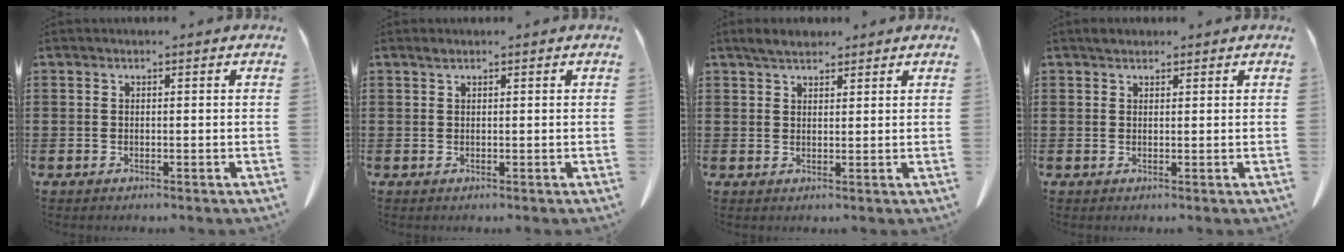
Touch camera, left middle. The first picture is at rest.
{"total": 0.7, "force": [0.5, 0.2, 0.5], "torque": [-0.011, 0.001, 0.008]}
{"total": 2.6, "force": [2.3, 0.9, 0.9], "torque": [-0.016, 0.001, 0.042]}
{"total": 1.1, "force": [1.0, 0.6, 0.2], "torque": [-0.006, 0.002, 0.020]}